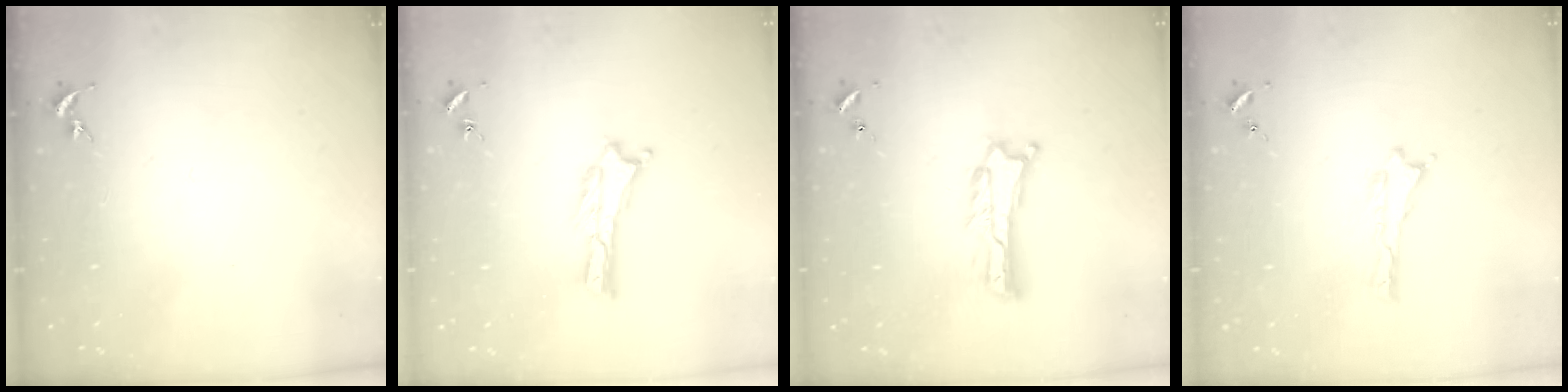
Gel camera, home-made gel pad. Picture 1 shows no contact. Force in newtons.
{"total": 0.6, "press": 0.6, "slide": 0.2}
{"total": 2.0, "press": 2.0, "slide": 0.3}
{"total": 0.0}